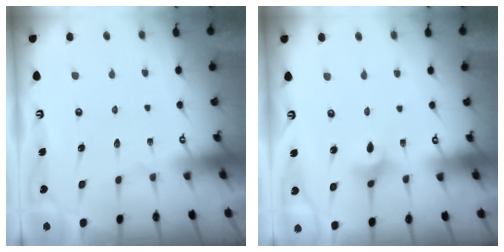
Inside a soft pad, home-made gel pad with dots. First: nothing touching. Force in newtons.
{"total": 3.3, "press": 3.2, "slide": 0.5}